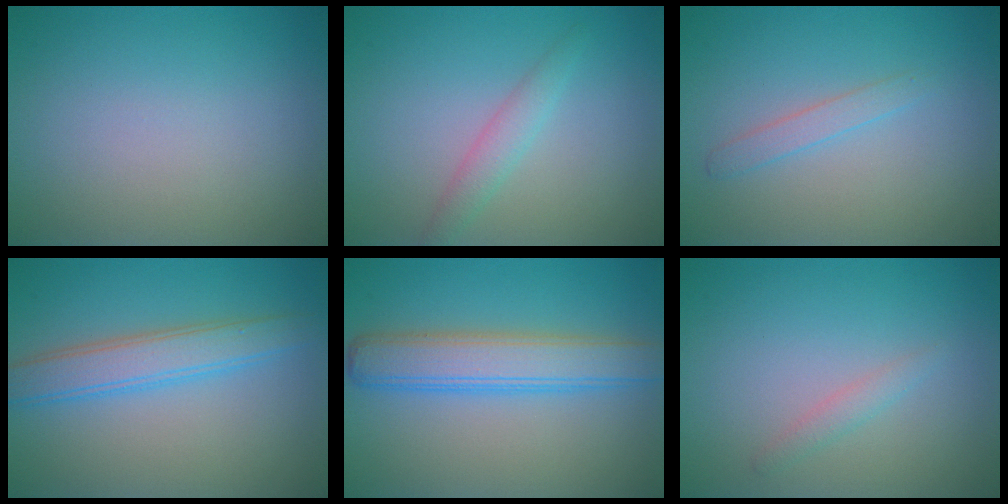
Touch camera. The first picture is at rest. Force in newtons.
{"total": 1.9, "press": 1.9, "slide": 0.0}
{"total": 1.3, "press": 1.3, "slide": 0.0}
{"total": 3.9, "press": 3.9, "slide": 0.1}
{"total": 5.2, "press": 5.2, "slide": 0.1}
{"total": 1.1, "press": 1.1, "slide": 0.2}